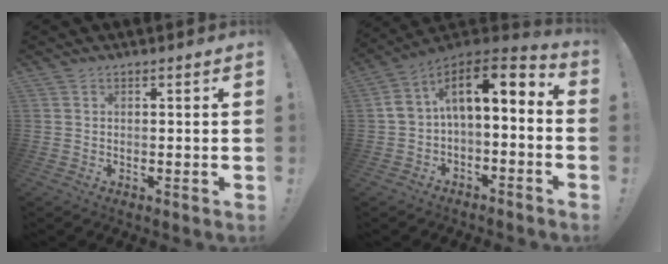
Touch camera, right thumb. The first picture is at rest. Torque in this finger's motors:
{"motor_torque": [0.55, 0.95, 0.38, 0.03, 0.25]}